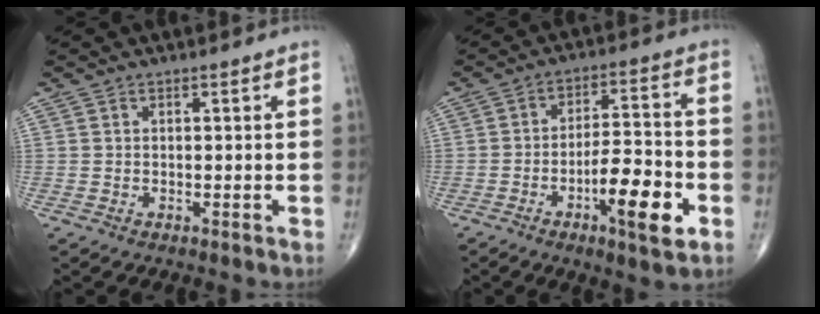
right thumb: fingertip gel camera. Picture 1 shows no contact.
{"total": 12.1, "force": [-4.6, 3.4, 10.7], "torque": [-0.158, 0.025, -0.074]}